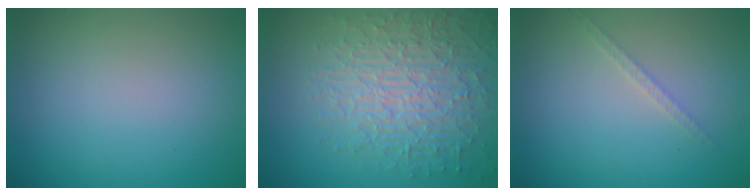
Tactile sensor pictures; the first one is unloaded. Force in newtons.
{"total": 7.3, "press": 5.3, "slide": 4.9}
{"total": 1.1, "press": 1.1, "slide": 0.2}